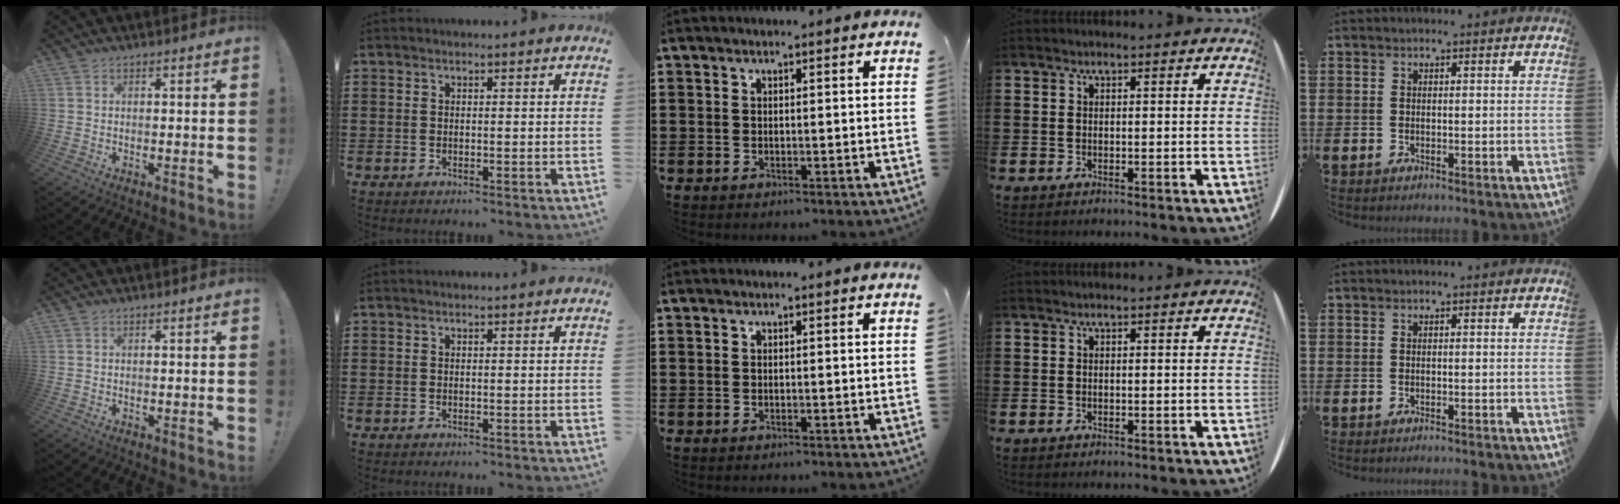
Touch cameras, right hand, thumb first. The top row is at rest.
{}